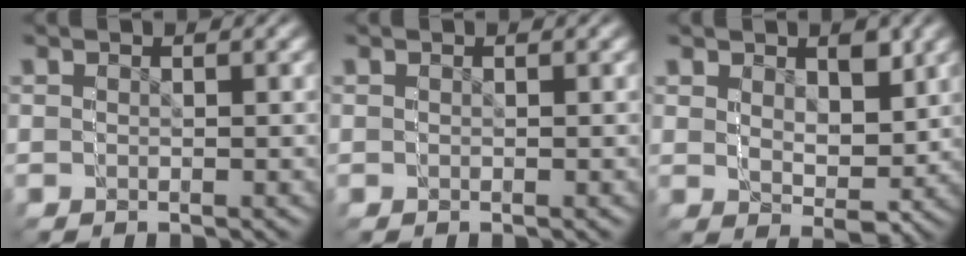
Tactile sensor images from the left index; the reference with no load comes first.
{"total": 0.0}
{"total": 3.4, "force": [2.9, 0.3, -1.8], "torque": [0.022, 0.004, 0.040]}